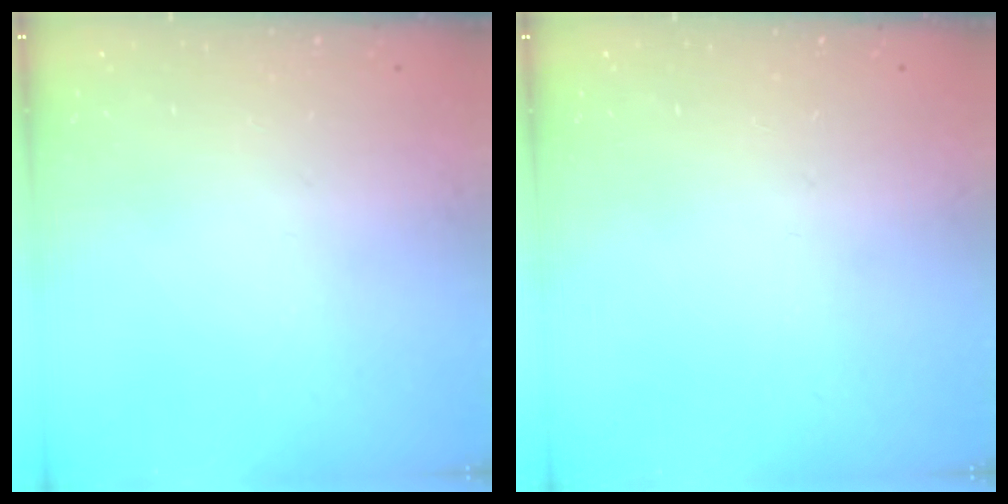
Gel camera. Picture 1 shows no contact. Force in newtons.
{"total": 0.0}